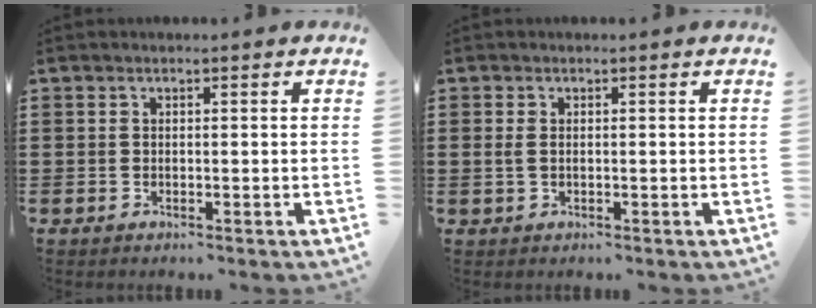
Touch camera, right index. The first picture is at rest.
{"total": 1.4, "force": [0.1, 0.8, 1.2], "torque": [-0.033, 0.001, -0.002]}